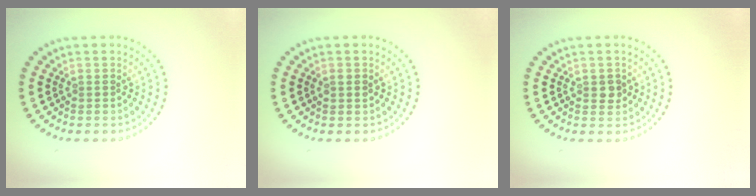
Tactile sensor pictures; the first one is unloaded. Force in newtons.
{"total": 0.9, "press": 0.9, "slide": 0.1}
{"total": 1.2, "press": 1.2, "slide": 0.1}